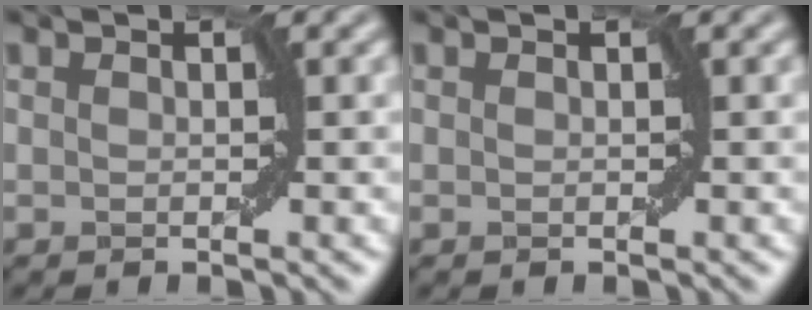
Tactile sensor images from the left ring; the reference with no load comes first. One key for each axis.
{"total": 0.0}